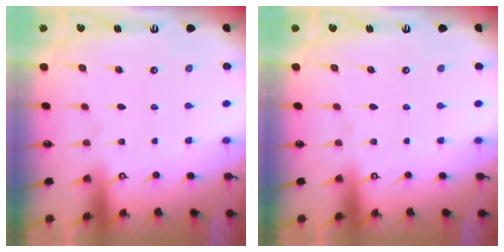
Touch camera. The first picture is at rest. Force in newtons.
{"total": 0.0}